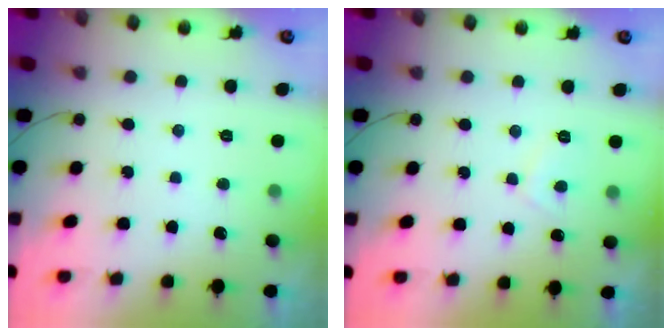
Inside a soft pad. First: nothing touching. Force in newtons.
{"total": 2.3, "press": 2.2, "slide": 0.8}